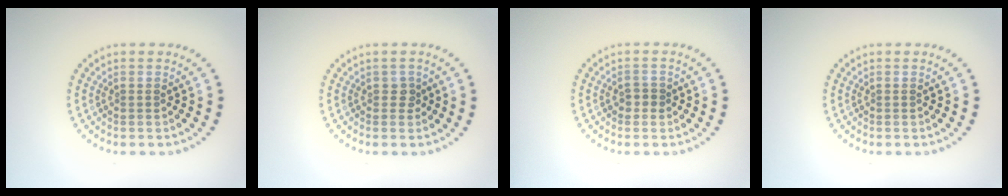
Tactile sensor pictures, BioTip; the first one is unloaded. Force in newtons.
{"total": 0.9, "press": 0.8, "slide": 0.4}
{"total": 1.2, "press": 1.1, "slide": 0.4}
{"total": 0.0}